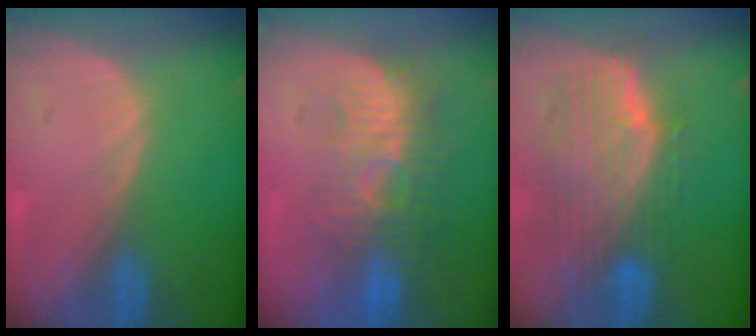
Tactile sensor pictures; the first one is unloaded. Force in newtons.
{"total": 9.1, "press": 8.7, "slide": 2.6}
{"total": 10.0, "press": 8.9, "slide": 4.6}